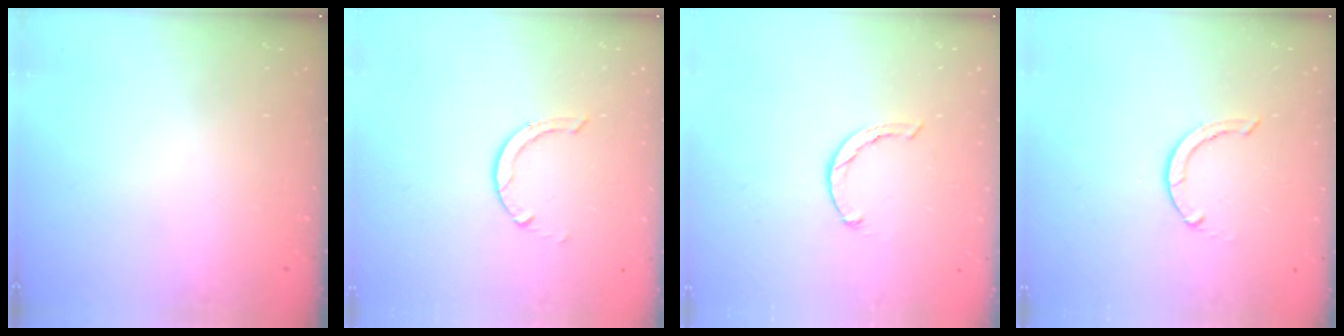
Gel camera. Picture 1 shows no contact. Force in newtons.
{"total": 2.9, "press": 2.9, "slide": 0.4}
{"total": 2.3, "press": 2.2, "slide": 0.5}
{"total": 3.1, "press": 3.0, "slide": 0.3}